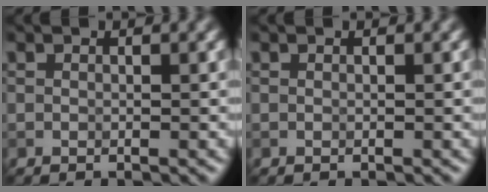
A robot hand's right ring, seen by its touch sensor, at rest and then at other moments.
{"total": 0.0}